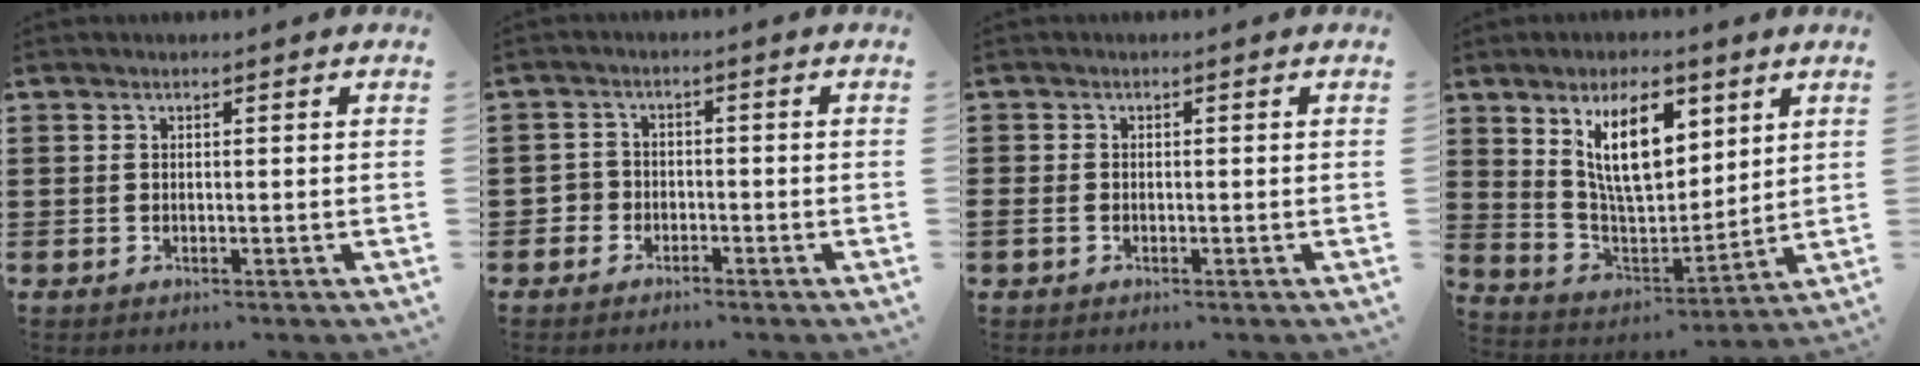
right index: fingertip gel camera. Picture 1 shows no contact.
{"total": 2.4, "force": [-1.7, 1.6, 0.0], "torque": [-0.011, 0.003, -0.039]}
{"total": 0.9, "force": [-0.5, 0.6, 0.5], "torque": [-0.011, -0.001, -0.009]}
{"total": 12.3, "force": [5.9, 5.1, 9.4], "torque": [-0.173, -0.002, 0.107]}